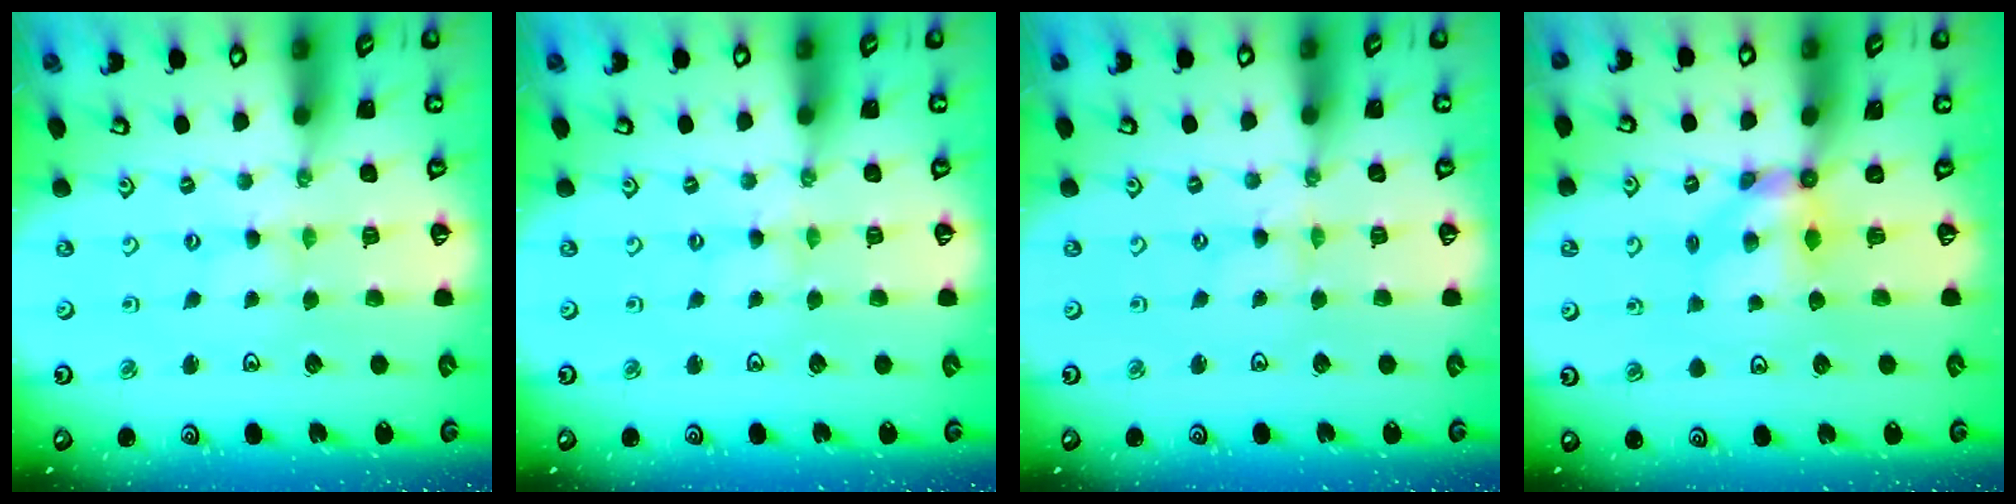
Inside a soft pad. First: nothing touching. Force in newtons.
{"total": 0.0}
{"total": 0.6, "press": 0.6, "slide": 0.1}
{"total": 5.1, "press": 5.1, "slide": 0.2}